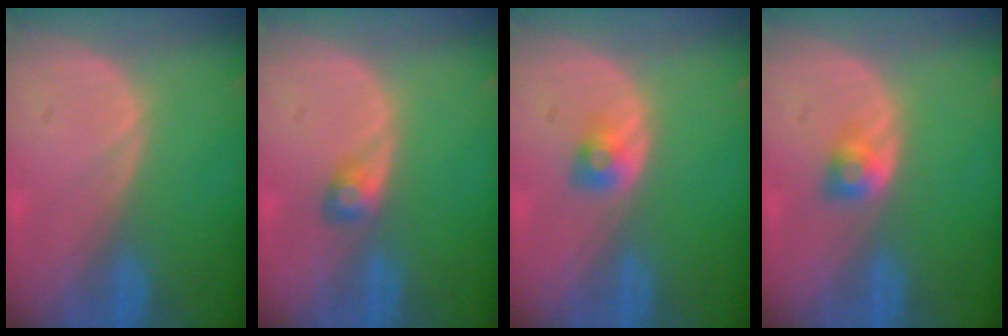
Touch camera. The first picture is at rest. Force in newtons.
{"total": 2.1, "press": 2.1, "slide": 0.2}
{"total": 2.3, "press": 2.2, "slide": 0.5}
{"total": 2.7, "press": 2.4, "slide": 1.1}